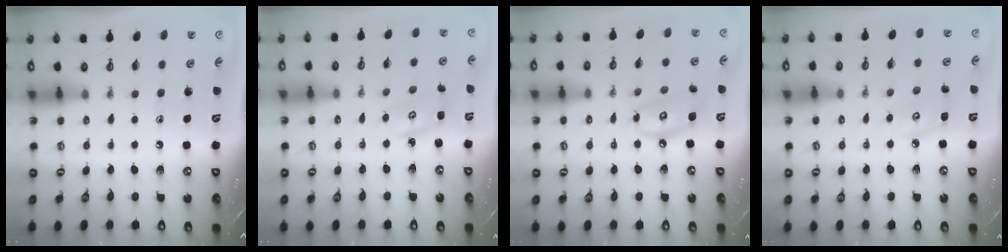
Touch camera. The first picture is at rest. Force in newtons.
{"total": 2.8, "press": 2.8, "slide": 0.4}
{"total": 9.7, "press": 9.7, "slide": 0.9}
{"total": 6.1, "press": 6.1, "slide": 0.5}